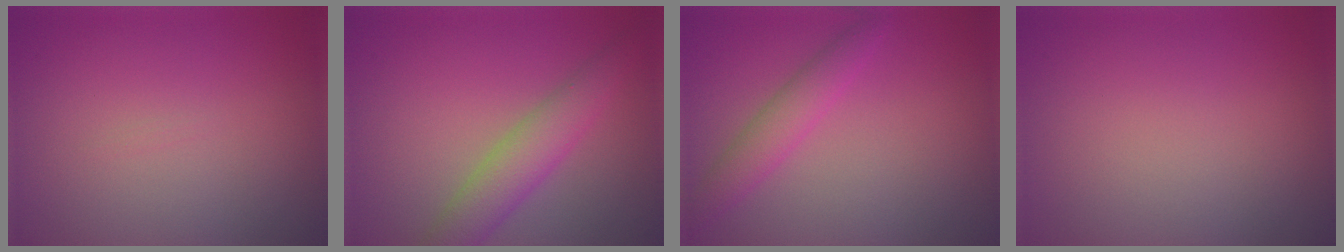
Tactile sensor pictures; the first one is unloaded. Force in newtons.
{"total": 4.1, "press": 4.1, "slide": 0.1}
{"total": 2.6, "press": 2.6, "slide": 0.0}
{"total": 0.0}